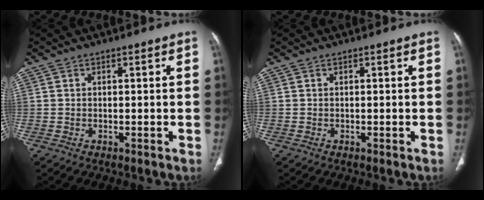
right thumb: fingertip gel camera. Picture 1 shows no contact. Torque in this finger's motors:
{"motor_torque": [0.01, -0.25, 0.41, 0.23, -0.02]}